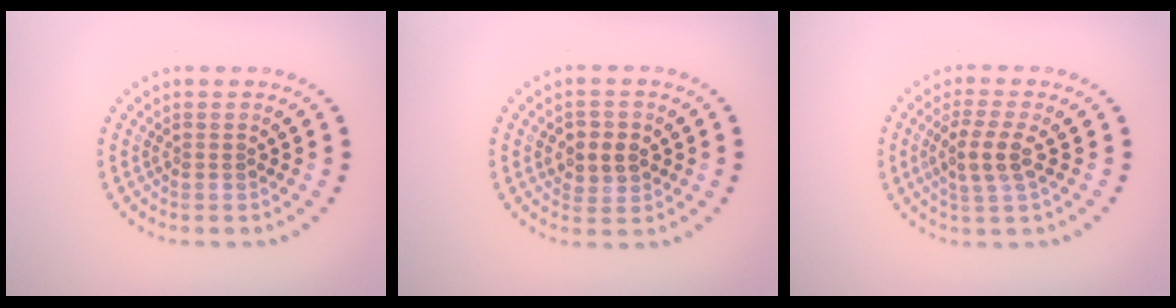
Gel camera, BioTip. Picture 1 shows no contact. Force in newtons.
{"total": 2.8, "press": 2.8, "slide": 0.4}
{"total": 3.0, "press": 2.6, "slide": 1.4}